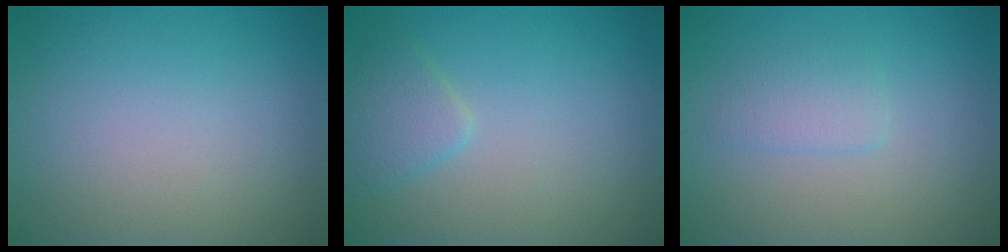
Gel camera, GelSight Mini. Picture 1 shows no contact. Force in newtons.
{"total": 1.9, "press": 1.9, "slide": 0.2}
{"total": 1.6, "press": 1.6, "slide": 0.0}